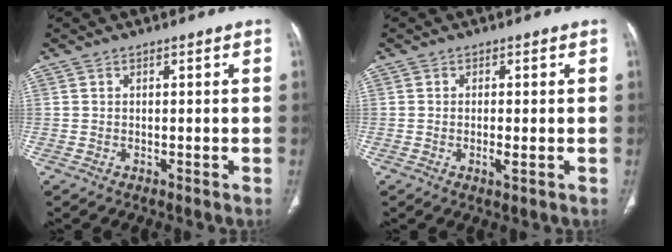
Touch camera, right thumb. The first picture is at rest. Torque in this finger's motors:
{"motor_torque": [-0.40, 0.10, -0.24, 0.10, -0.01]}